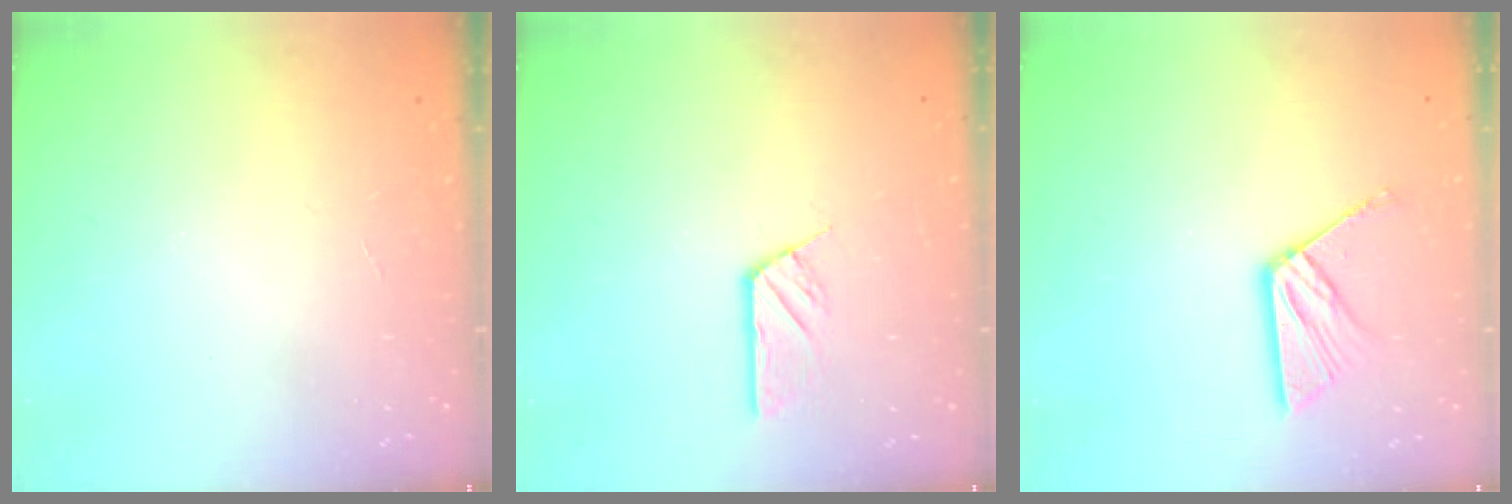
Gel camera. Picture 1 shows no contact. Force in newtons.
{"total": 4.5, "press": 4.5, "slide": 0.0}
{"total": 10.0, "press": 10.0, "slide": 0.9}